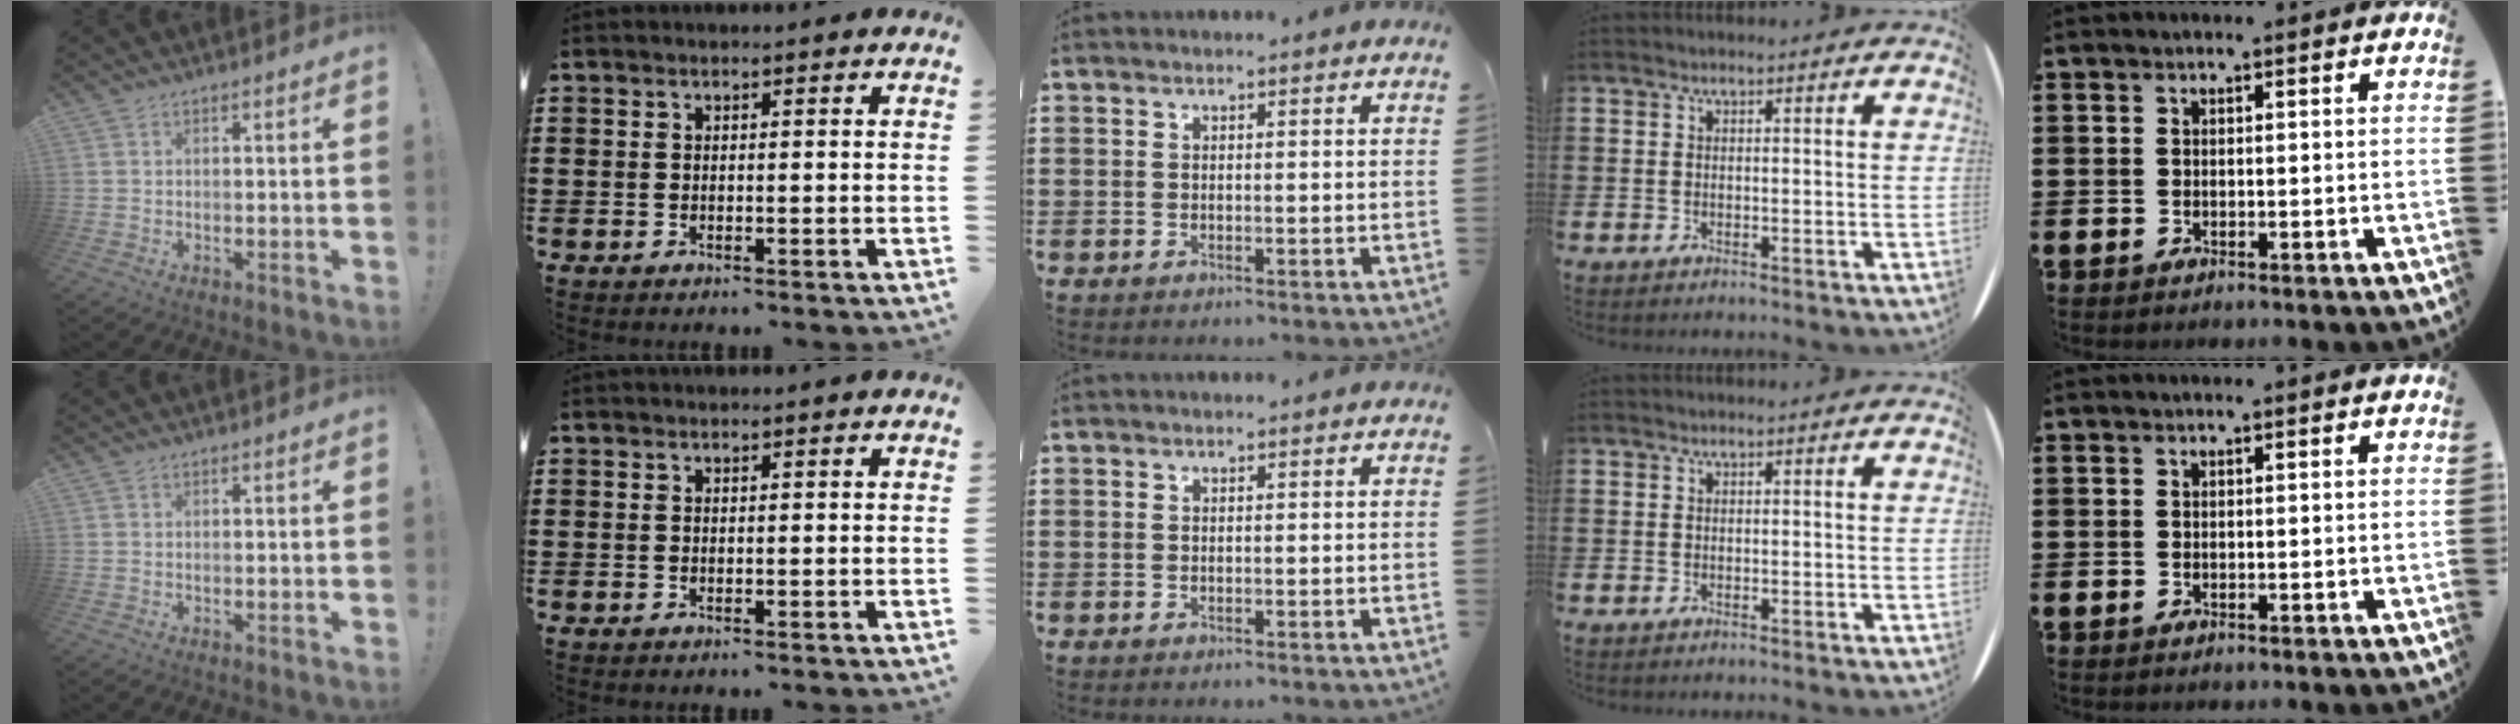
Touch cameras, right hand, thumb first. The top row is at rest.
{}